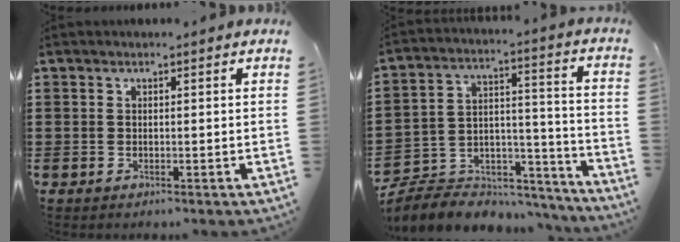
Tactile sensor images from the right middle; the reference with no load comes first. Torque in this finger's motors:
{"motor_torque": [0.51, -0.07, 0.40, 0.05]}